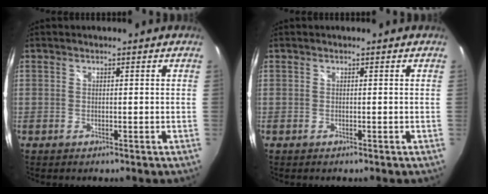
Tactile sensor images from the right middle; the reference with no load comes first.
{"total": 0.0}